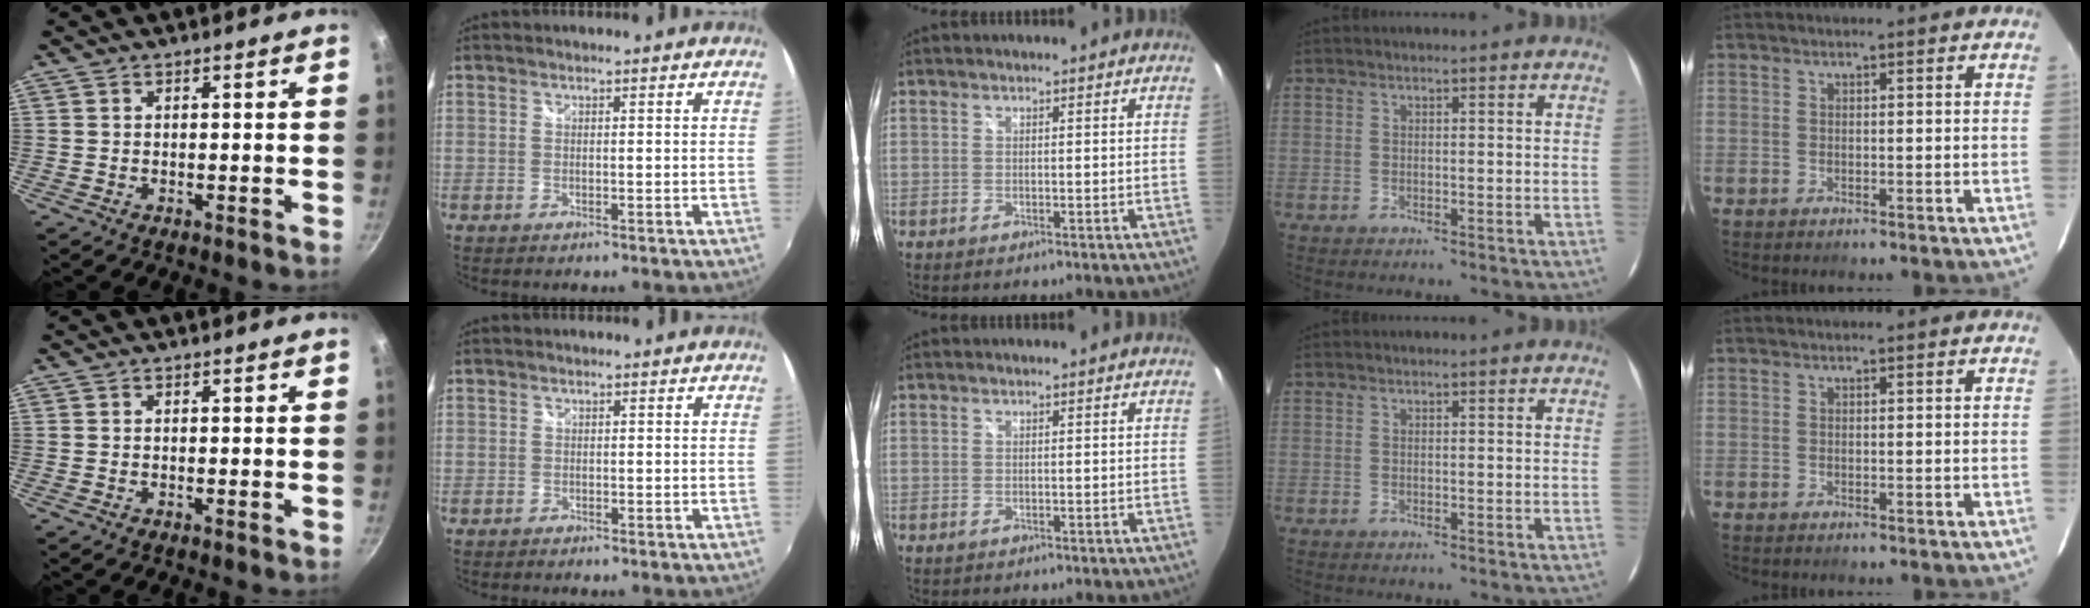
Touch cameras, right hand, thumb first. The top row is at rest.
{"index": {"total": 0.7, "force": [-0.2, 0.6, -0.1], "torque": [-0.002, 0.000, -0.004]}}